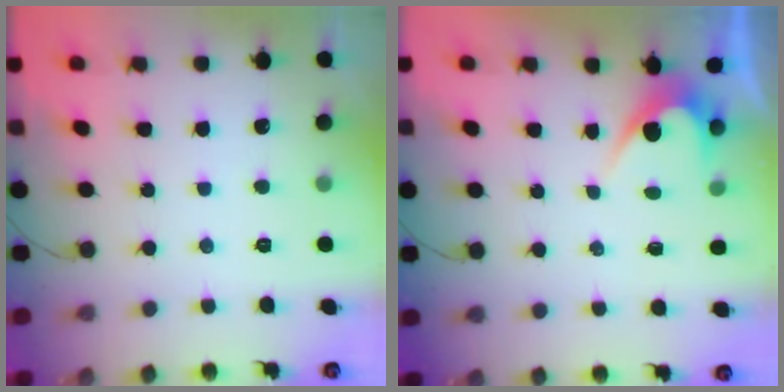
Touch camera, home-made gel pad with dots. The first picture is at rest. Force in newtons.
{"total": 3.0, "press": 3.0, "slide": 0.2}